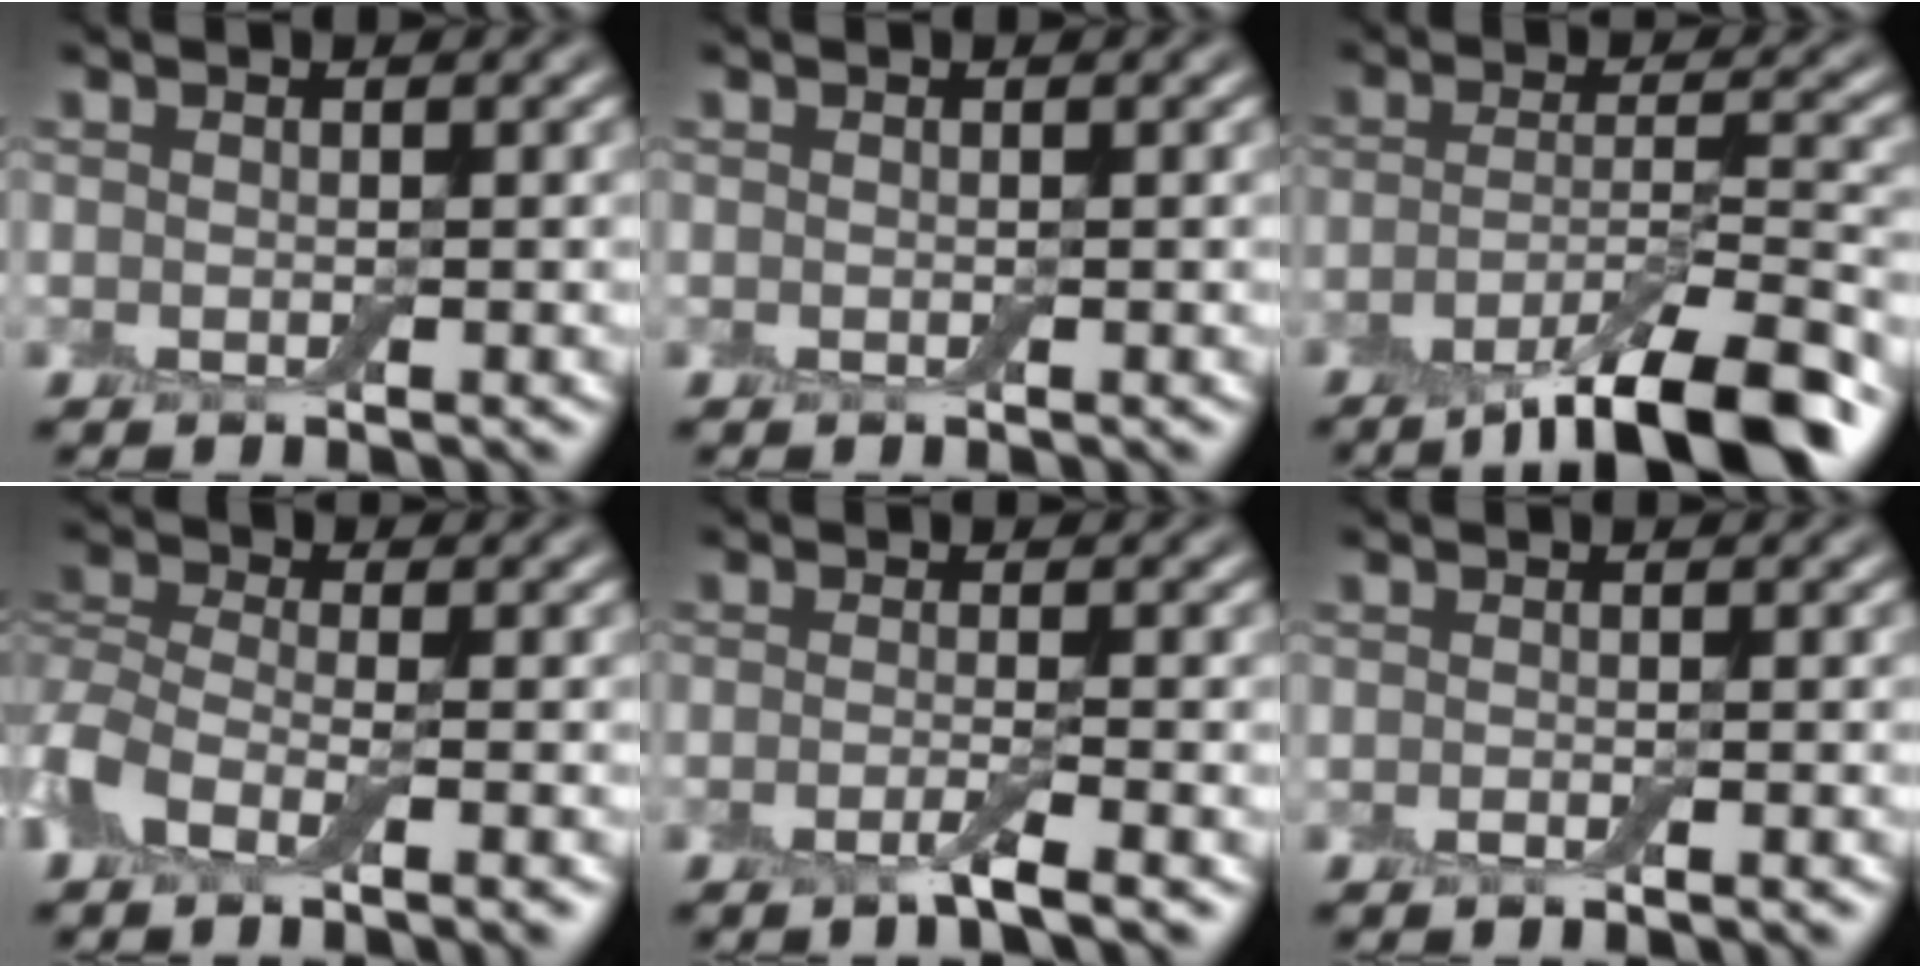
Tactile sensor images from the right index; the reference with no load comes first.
{"total": 0.0}
{"total": 9.1, "force": [-5.8, 2.2, 6.7], "torque": [-0.095, -0.001, -0.100]}
{"total": 5.3, "force": [-2.9, 2.3, 3.7], "torque": [-0.070, 0.002, -0.071]}
{"total": 2.1, "force": [-1.1, 0.3, 1.8], "torque": [-0.022, -0.002, -0.031]}
{"total": 0.8, "force": [-0.6, 0.1, 0.5], "torque": [-0.006, -0.001, -0.010]}